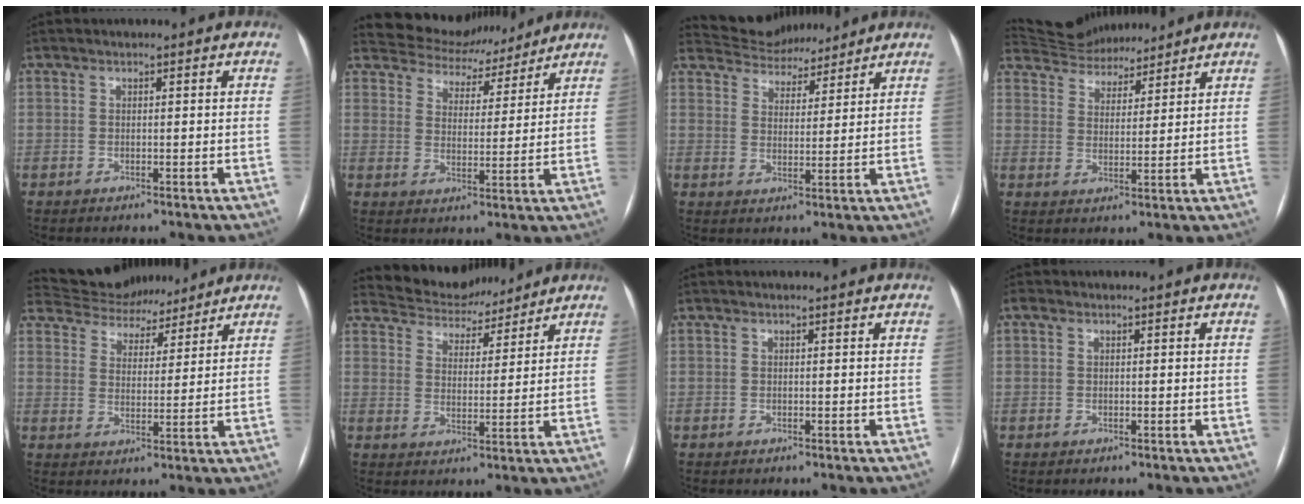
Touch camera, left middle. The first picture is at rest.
{"total": 10.5, "force": [9.7, 4.0, 0.7], "torque": [-0.002, 0.013, 0.139]}
{"total": 9.5, "force": [9.0, 2.8, 1.1], "torque": [-0.016, 0.013, 0.143]}
{"total": 11.7, "force": [11.1, 3.4, 1.6], "torque": [-0.028, 0.019, 0.182]}
{"total": 12.3, "force": [11.4, 4.2, 1.9], "torque": [-0.027, 0.015, 0.177]}
{"total": 9.5, "force": [9.0, 2.7, 1.0], "torque": [-0.017, 0.011, 0.145]}
{"total": 0.7, "force": [0.7, 0.0, 0.1], "torque": [-0.005, 0.004, 0.010]}
{"total": 0.6, "force": [0.2, 0.4, 0.3], "torque": [-0.011, 0.007, 0.004]}